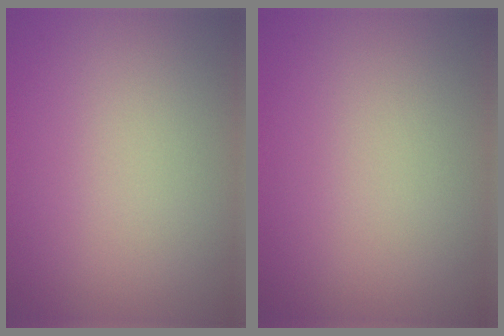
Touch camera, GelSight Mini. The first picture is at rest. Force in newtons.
{"total": 0.0}